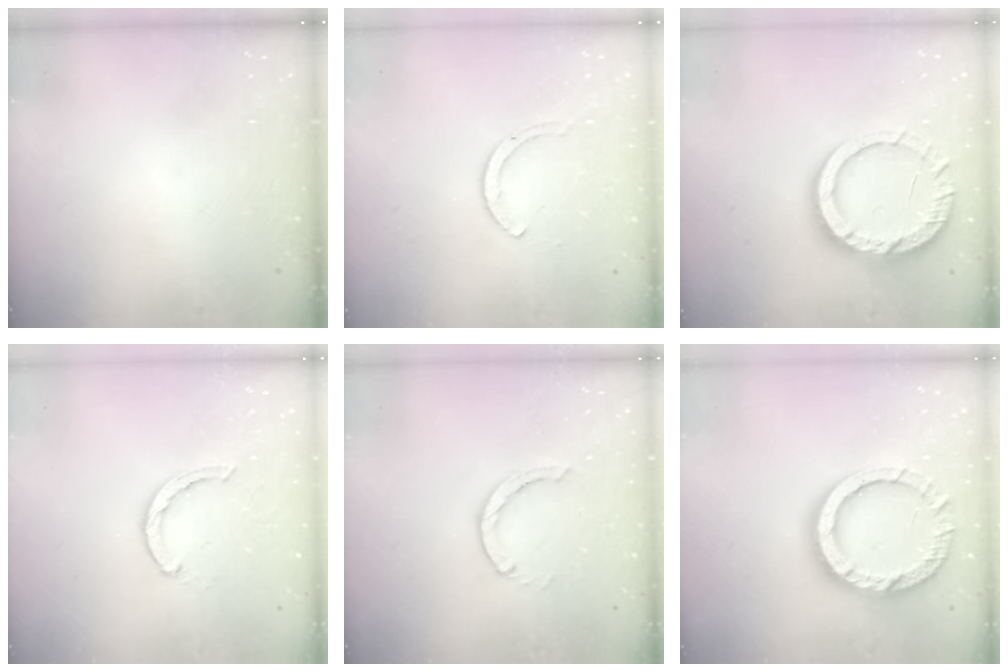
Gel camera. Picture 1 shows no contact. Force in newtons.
{"total": 2.0, "press": 1.9, "slide": 0.3}
{"total": 14.8, "press": 14.7, "slide": 1.3}
{"total": 2.1, "press": 2.0, "slide": 0.4}
{"total": 0.0}
{"total": 16.3, "press": 16.2, "slide": 1.5}